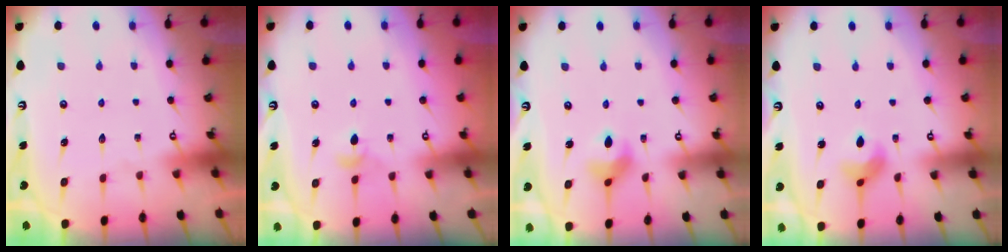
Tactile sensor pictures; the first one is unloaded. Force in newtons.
{"total": 3.9, "press": 3.8, "slide": 0.8}
{"total": 6.6, "press": 6.5, "slide": 0.9}
{"total": 6.3, "press": 6.3, "slide": 0.4}